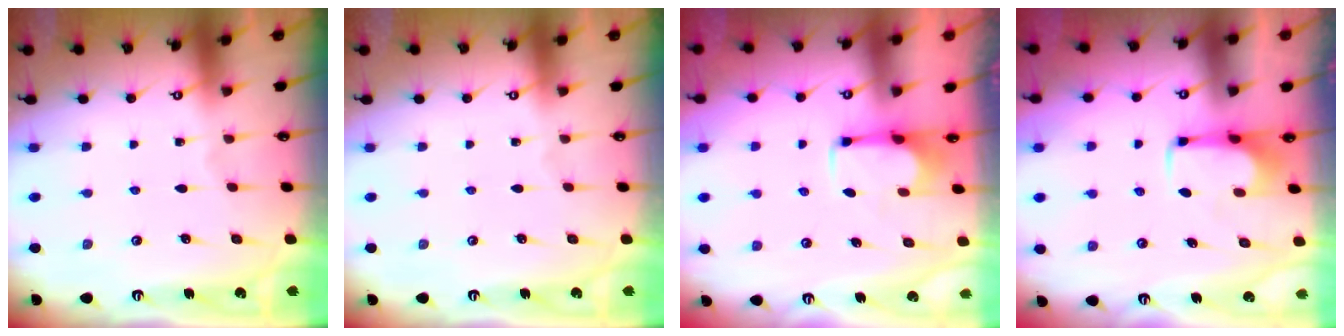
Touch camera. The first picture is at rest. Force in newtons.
{"total": 0.0}
{"total": 2.6, "press": 2.5, "slide": 0.8}
{"total": 2.0, "press": 1.9, "slide": 0.4}